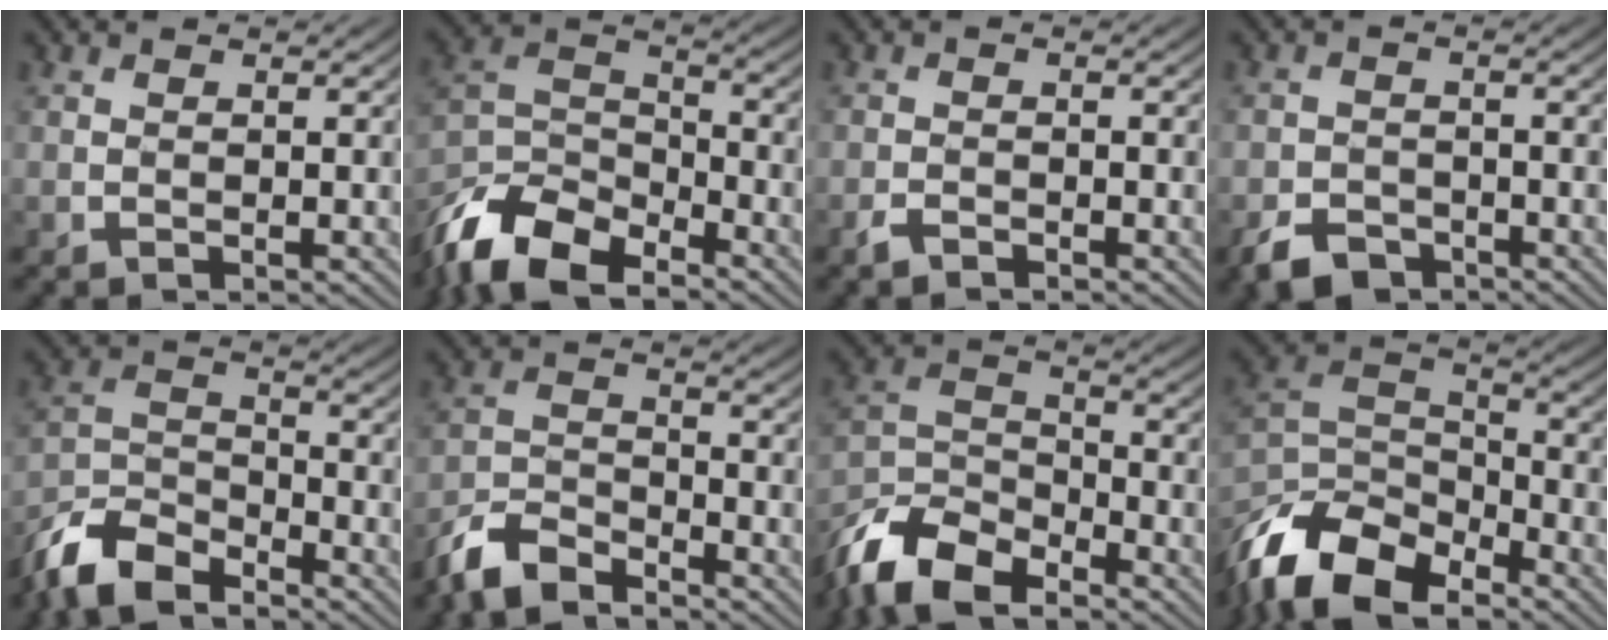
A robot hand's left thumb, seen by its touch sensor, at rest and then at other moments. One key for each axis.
{"total": 12.5, "fx": -9.5, "fy": 5.1, "fz": 6.4, "tx": -0.141, "ty": -0.009, "tz": -0.193}
{"total": 1.5, "fx": -1.3, "fy": 0.5, "fz": 0.7, "tx": -0.017, "ty": -0.002, "tz": -0.028}
{"total": 4.2, "fx": -3.0, "fy": 2.4, "fz": 1.8, "tx": -0.034, "ty": -0.007, "tz": -0.062}
{"total": 9.1, "fx": -7.5, "fy": 3.2, "fz": 4.1, "tx": -0.085, "ty": -0.007, "tz": -0.166}
{"total": 6.9, "fx": -5.8, "fy": 2.1, "fz": 3.0, "tx": -0.064, "ty": -0.009, "tz": -0.131}
{"total": 11.3, "fx": -8.8, "fy": 4.4, "fz": 5.6, "tx": -0.119, "ty": -0.006, "tz": -0.185}
{"total": 14.1, "fx": -10.2, "fy": 6.3, "fz": 7.5, "tx": -0.179, "ty": -0.009, "tz": -0.199}